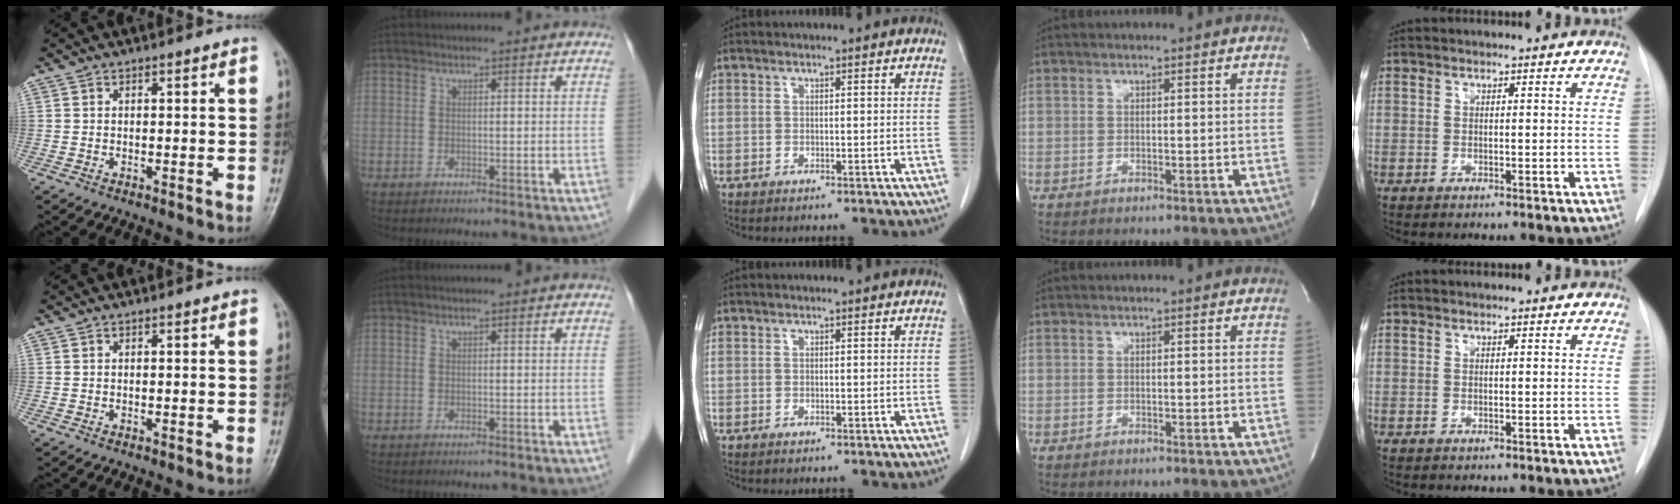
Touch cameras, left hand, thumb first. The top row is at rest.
{}